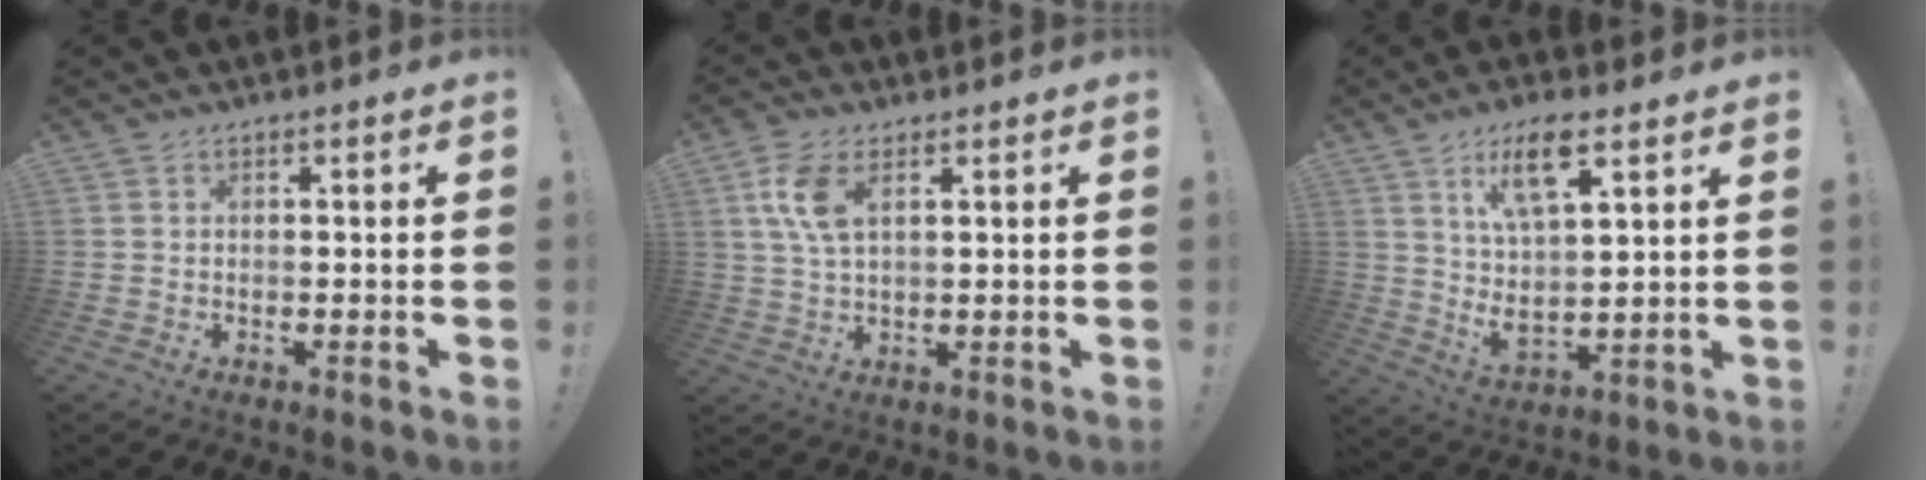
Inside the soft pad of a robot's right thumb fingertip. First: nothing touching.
{"total": 8.1, "force": [3.1, 3.8, 6.4], "torque": [-0.126, -0.006, 0.056]}
{"total": 13.5, "force": [7.2, 4.1, 10.7], "torque": [-0.183, -0.024, 0.119]}